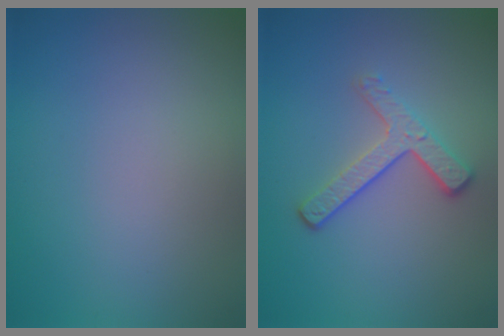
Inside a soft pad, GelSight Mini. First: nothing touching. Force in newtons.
{"total": 3.2, "press": 2.5, "slide": 2.0}